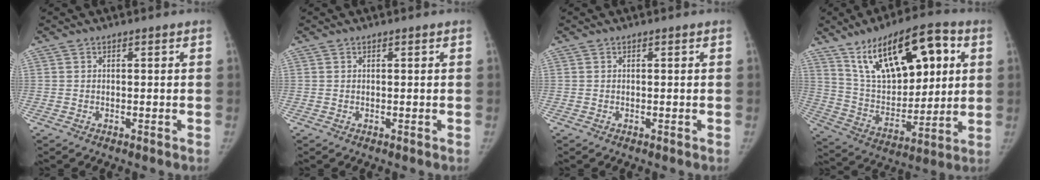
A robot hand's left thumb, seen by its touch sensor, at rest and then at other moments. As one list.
[{"total": 0.0}, {"total": 0.0}, {"total": 22.9, "force": [10.1, 10.8, 17.5], "torque": [-0.243, -0.024, 0.181]}]